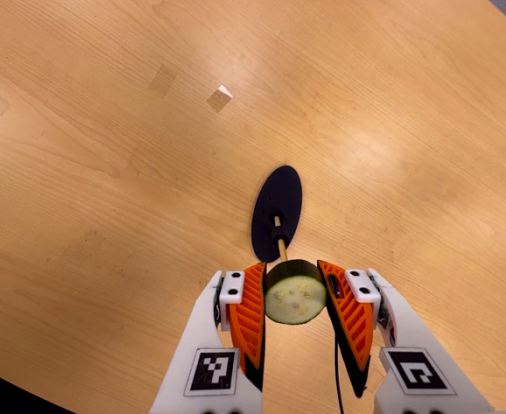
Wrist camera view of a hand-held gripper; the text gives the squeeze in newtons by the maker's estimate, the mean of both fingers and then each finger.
{"total": 12.8, "left": 12.3, "right": 13.3}